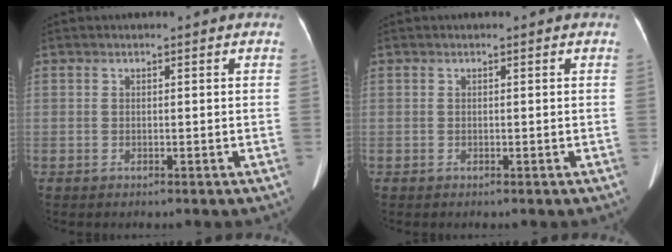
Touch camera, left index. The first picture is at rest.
{"total": 0.0}